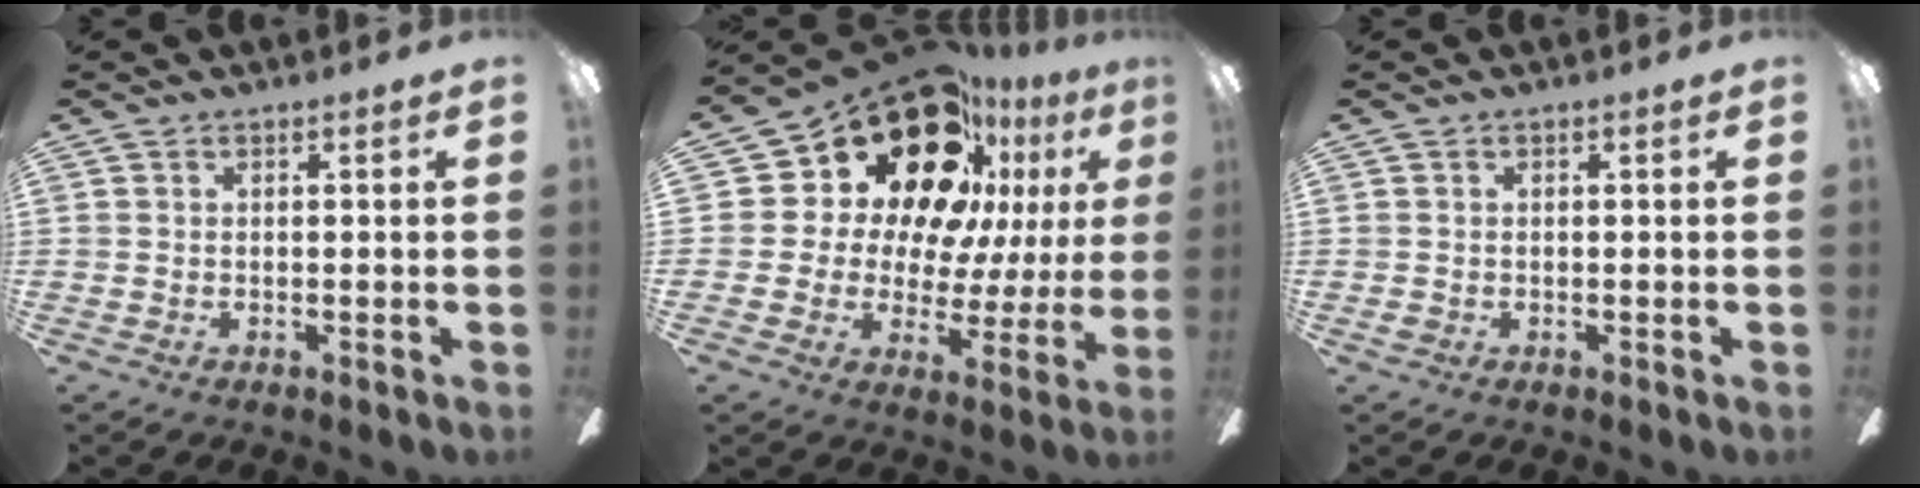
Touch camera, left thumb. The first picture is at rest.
{"total": 23.5, "force": [14.4, 13.6, 12.7], "torque": [-0.210, -0.104, 0.265]}
{"total": 1.0, "force": [-0.4, 0.8, 0.3], "torque": [-0.005, 0.005, -0.010]}